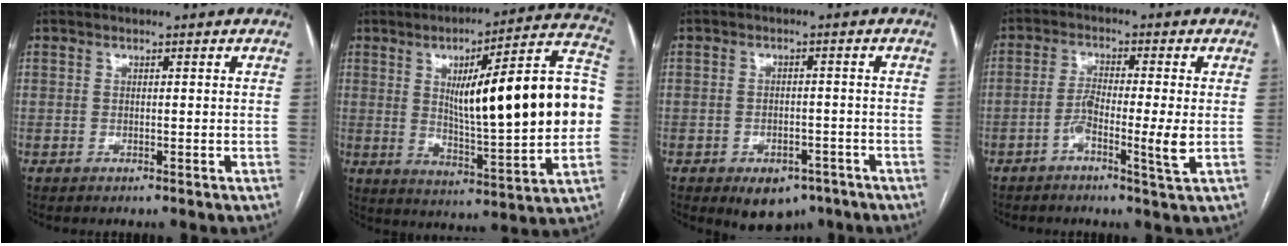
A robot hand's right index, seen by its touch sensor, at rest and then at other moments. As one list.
[{"total": 24.2, "force": [2.2, 3.3, 23.8], "torque": [-0.302, 0.030, 0.031]}, {"total": 5.9, "force": [-3.7, 3.7, 2.7], "torque": [-0.025, 0.004, -0.046]}, {"total": 6.0, "force": [-1.7, 0.0, 5.7], "torque": [-0.107, -0.001, -0.033]}]